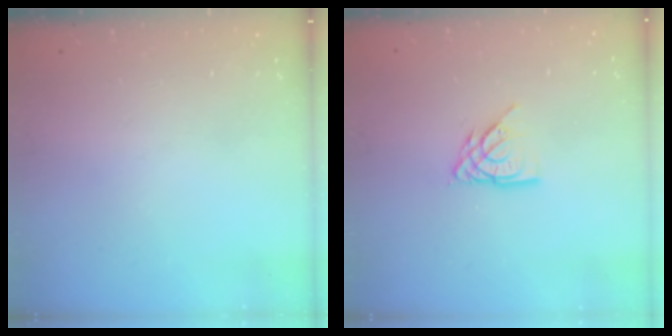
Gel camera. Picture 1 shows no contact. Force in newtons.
{"total": 7.6, "press": 7.6, "slide": 0.5}